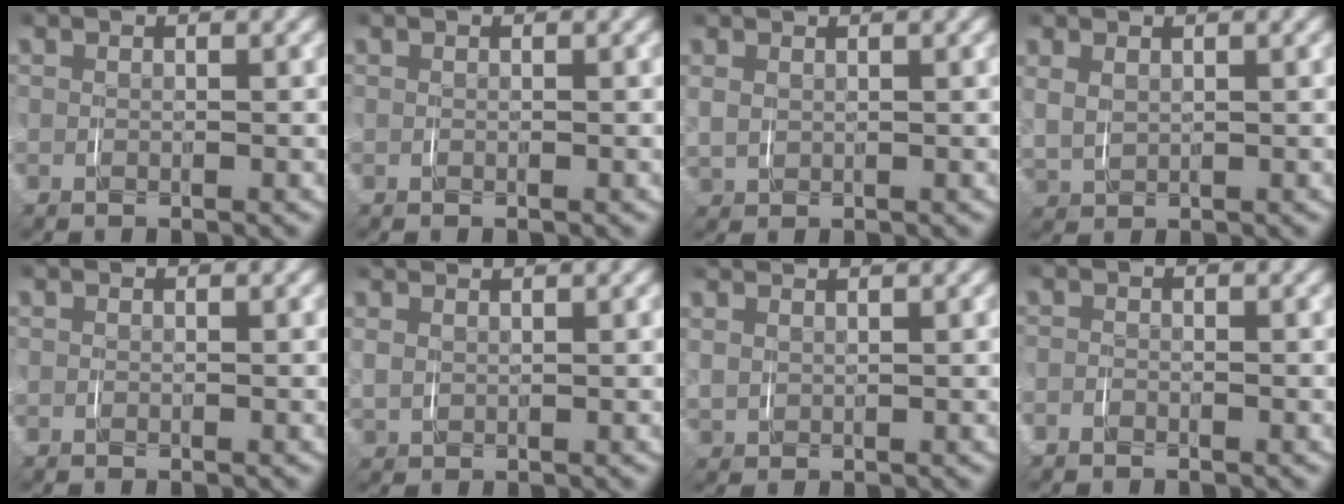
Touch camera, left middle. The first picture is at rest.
{"total": 0.0}
{"total": 2.1, "force": [1.1, 1.6, 0.8], "torque": [-0.026, 0.000, 0.024]}
{"total": 2.5, "force": [1.1, 1.9, 1.2], "torque": [-0.041, -0.004, 0.028]}
{"total": 0.0}
{"total": 2.3, "force": [1.9, 1.1, 0.7], "torque": [-0.021, 0.004, 0.036]}
{"total": 2.3, "force": [2.0, 1.0, 0.6], "torque": [-0.018, 0.005, 0.039]}
{"total": 0.7, "force": [-0.6, 0.4, 0.1], "torque": [-0.005, -0.002, -0.015]}